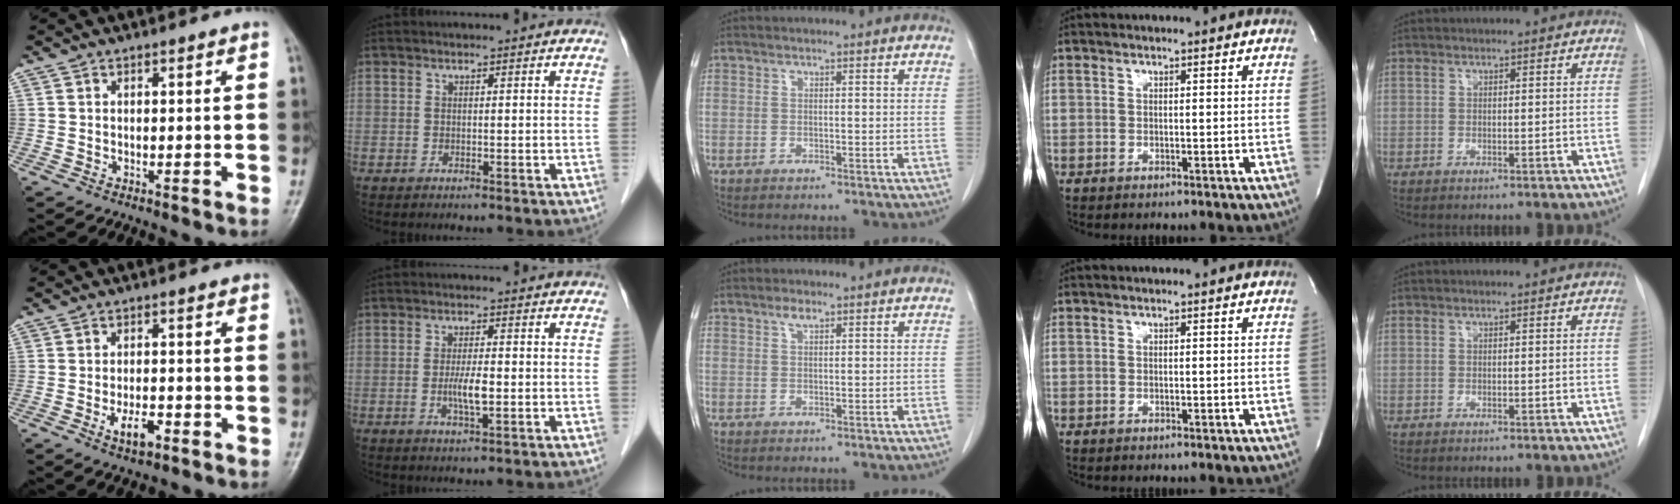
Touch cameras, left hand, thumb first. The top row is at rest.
{"thumb": {"total": 4.8, "force": [-2.4, 2.2, 3.6], "torque": [-0.058, 0.007, -0.036]}, "index": {"total": 3.8, "force": [-0.8, 0.6, 3.7], "torque": [-0.075, -0.006, -0.014]}, "middle": {"total": 1.4, "force": [0.9, 0.4, 0.9], "torque": [-0.022, 0.000, 0.018]}}